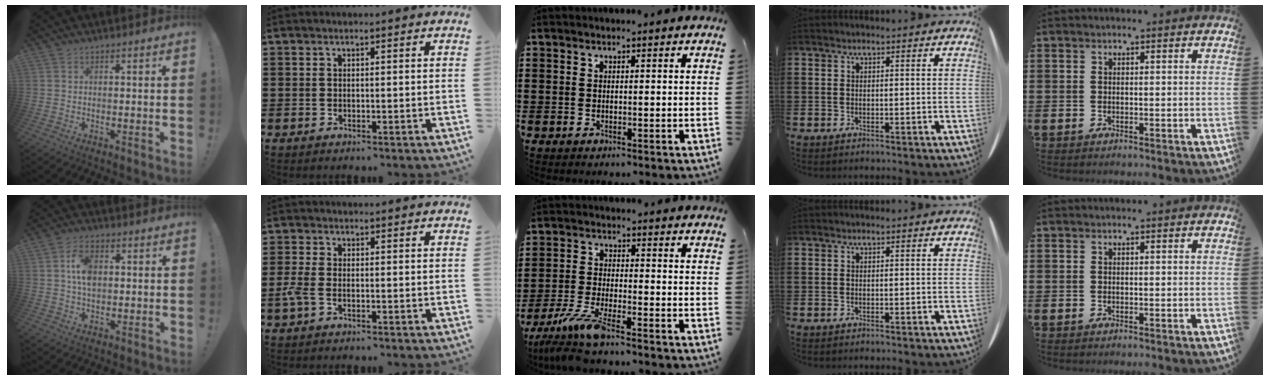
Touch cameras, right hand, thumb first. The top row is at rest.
{"thumb": {"total": 7.6, "force": [1.1, 5.0, 5.7], "torque": [-0.093, 0.006, 0.019]}, "index": {"total": 2.6, "force": [-1.3, 1.0, 2.0], "torque": [-0.062, -0.010, -0.032]}, "middle": {"total": 6.4, "force": [-5.2, 0.2, 3.6], "torque": [-0.091, -0.022, -0.103]}}